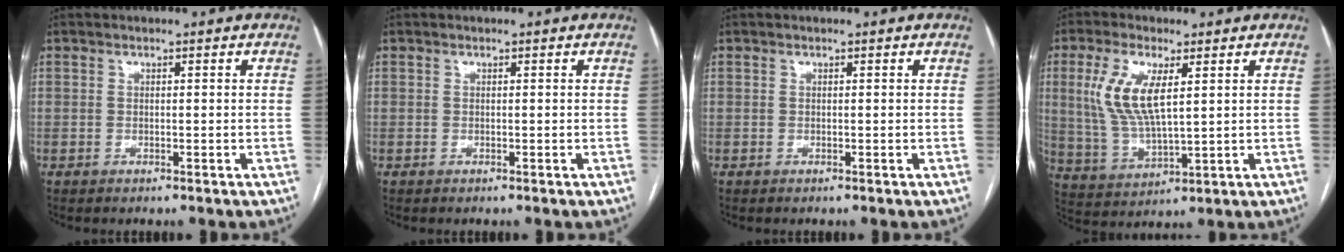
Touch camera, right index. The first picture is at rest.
{"total": 0.0}
{"total": 0.0}
{"total": 10.0, "force": [2.9, 3.1, 9.0], "torque": [-0.206, 0.001, 0.063]}